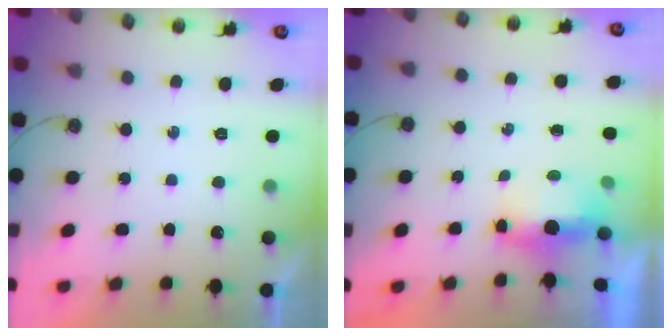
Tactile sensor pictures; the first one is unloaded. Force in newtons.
{"total": 5.0, "press": 4.9, "slide": 1.3}